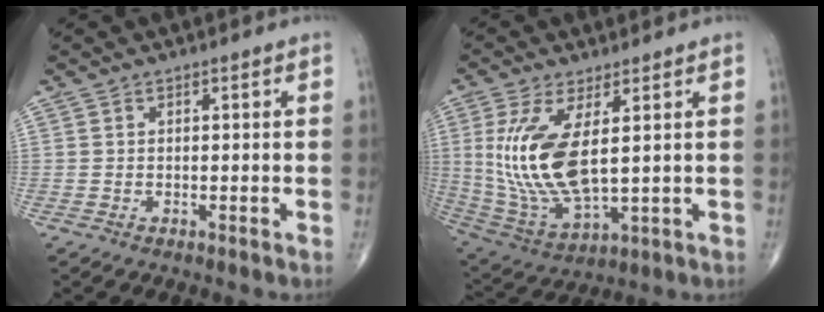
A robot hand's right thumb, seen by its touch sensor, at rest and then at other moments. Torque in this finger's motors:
{"motor_torque": [-0.16, 0.96, 1.14, 0.74, 0.22]}